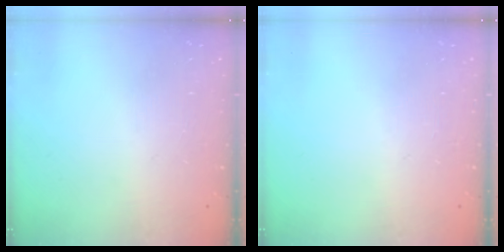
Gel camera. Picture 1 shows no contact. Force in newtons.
{"total": 0.0}